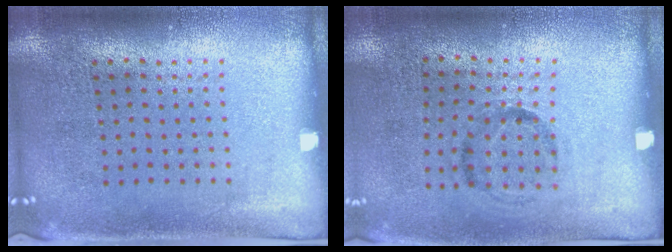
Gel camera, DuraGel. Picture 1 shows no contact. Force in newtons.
{"total": 1.2, "press": 0.8, "slide": 0.9}